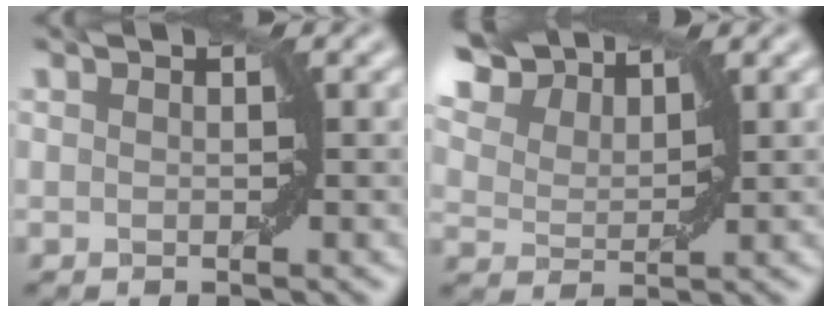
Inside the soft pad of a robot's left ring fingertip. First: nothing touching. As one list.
[{"total": 8.2, "force": [6.8, 3.4, 3.1], "torque": [-0.092, 0.020, 0.118]}]